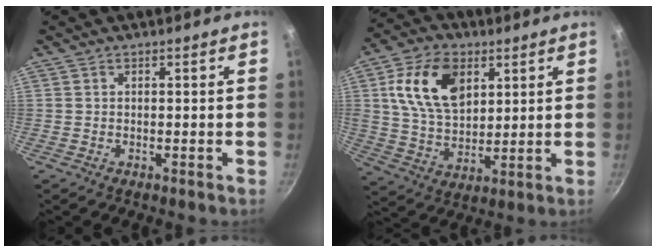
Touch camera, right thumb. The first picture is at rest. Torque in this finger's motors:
{"motor_torque": [0.79, 4.23, 1.08, -0.69, 0.72]}